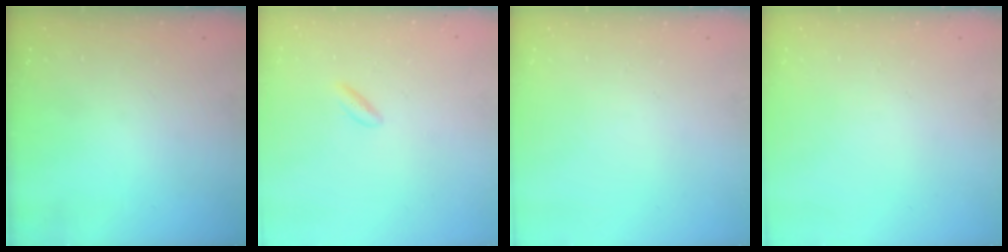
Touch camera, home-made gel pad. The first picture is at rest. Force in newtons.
{"total": 2.2, "press": 1.9, "slide": 1.2}
{"total": 0.0}
{"total": 0.0}